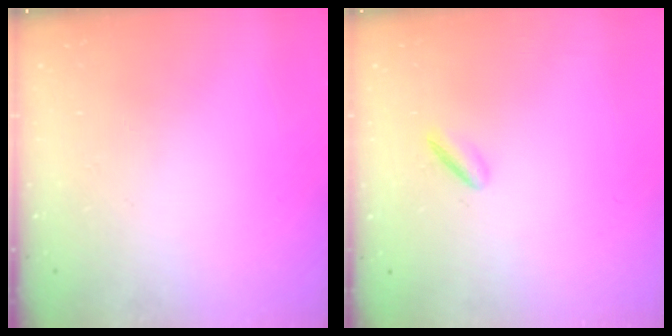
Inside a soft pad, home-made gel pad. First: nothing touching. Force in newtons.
{"total": 3.0, "press": 2.8, "slide": 0.9}